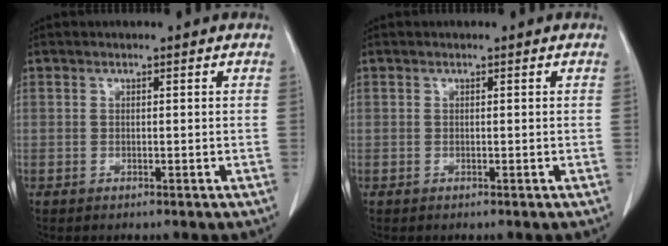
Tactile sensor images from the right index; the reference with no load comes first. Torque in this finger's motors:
{"motor_torque": [0.00, 0.00, 0.00, 0.00]}